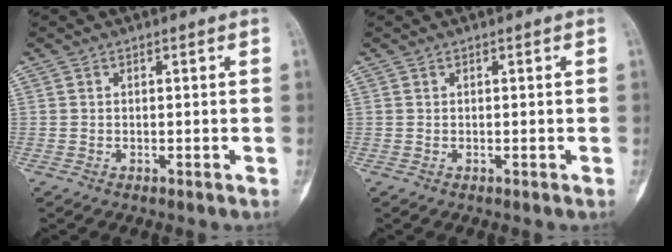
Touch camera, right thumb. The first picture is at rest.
{"total": 0.0}